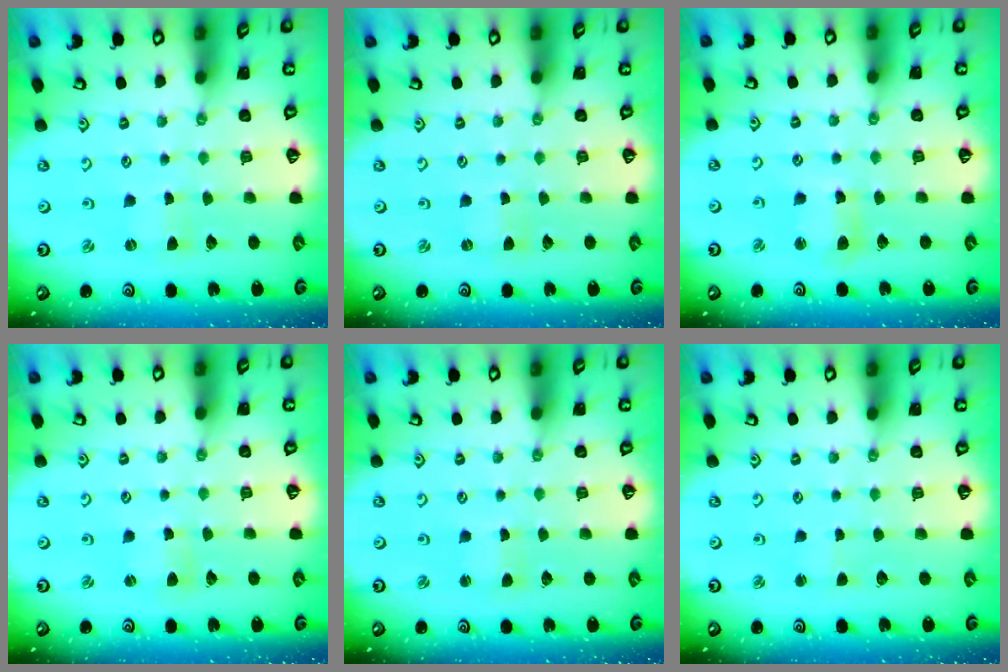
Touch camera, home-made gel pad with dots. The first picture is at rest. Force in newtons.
{"total": 0.0}
{"total": 6.0, "press": 5.9, "slide": 0.9}
{"total": 1.3, "press": 1.3, "slide": 0.1}
{"total": 1.0, "press": 1.0, "slide": 0.1}
{"total": 1.1, "press": 1.1, "slide": 0.2}